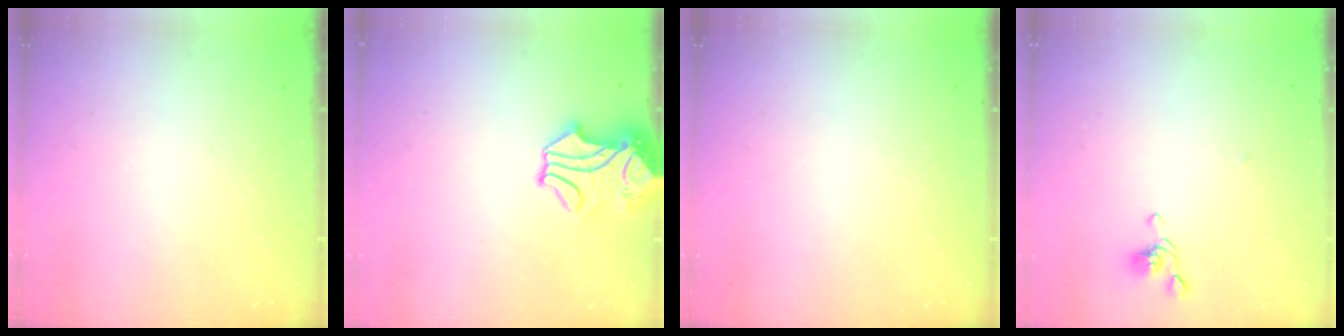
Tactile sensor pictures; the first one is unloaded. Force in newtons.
{"total": 2.2, "press": 1.8, "slide": 1.3}
{"total": 0.0}
{"total": 2.1, "press": 2.0, "slide": 0.7}